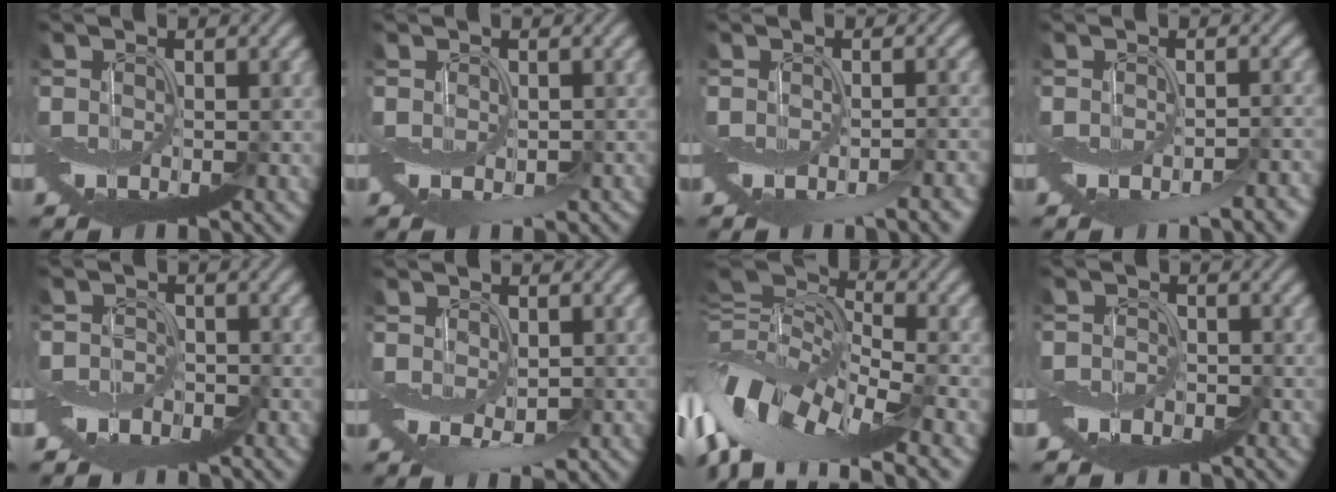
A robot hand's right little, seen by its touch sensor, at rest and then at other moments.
{"total": 2.2, "force": [-0.8, 1.5, 1.3], "torque": [-0.010, -0.010, -0.007]}
{"total": 2.8, "force": [-1.7, 0.7, 2.1], "torque": [-0.032, -0.007, -0.021]}
{"total": 3.5, "force": [-2.1, 1.2, 2.5], "torque": [-0.036, -0.008, -0.026]}
{"total": 2.2, "force": [-1.6, 1.4, 0.7], "torque": [-0.009, 0.000, -0.035]}
{"total": 2.0, "force": [-0.1, 1.3, 1.5], "torque": [-0.027, -0.007, 0.007]}
{"total": 14.8, "force": [-6.2, 7.8, 10.9], "torque": [-0.222, 0.005, -0.095]}
{"total": 2.0, "force": [-1.6, 1.0, 0.6], "torque": [-0.008, -0.002, -0.035]}